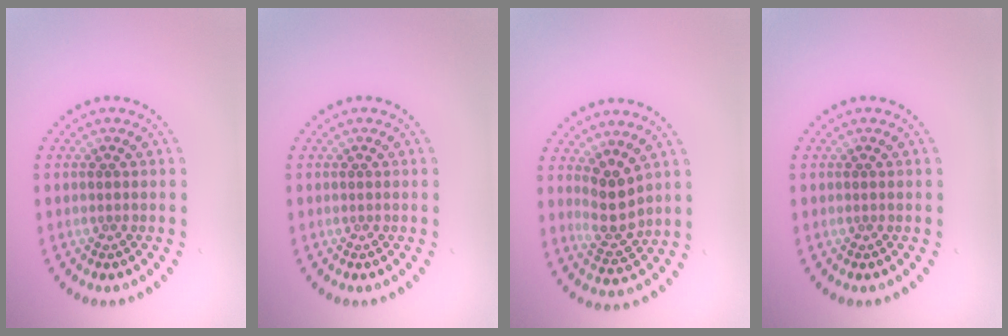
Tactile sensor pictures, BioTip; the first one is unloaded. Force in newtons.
{"total": 0.0}
{"total": 3.0, "press": 2.6, "slide": 1.4}
{"total": 0.0}